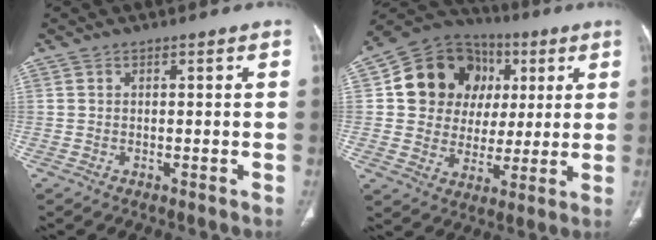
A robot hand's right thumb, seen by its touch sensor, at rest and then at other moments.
{"total": 19.4, "force": [5.2, 16.3, 9.1], "torque": [-0.110, 0.022, 0.096]}